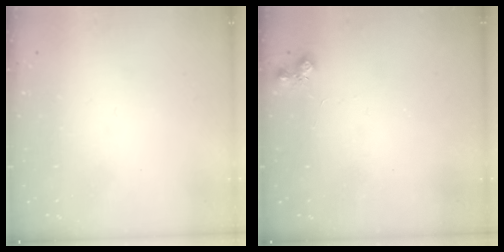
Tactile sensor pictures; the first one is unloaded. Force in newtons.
{"total": 6.3, "press": 6.3, "slide": 0.9}